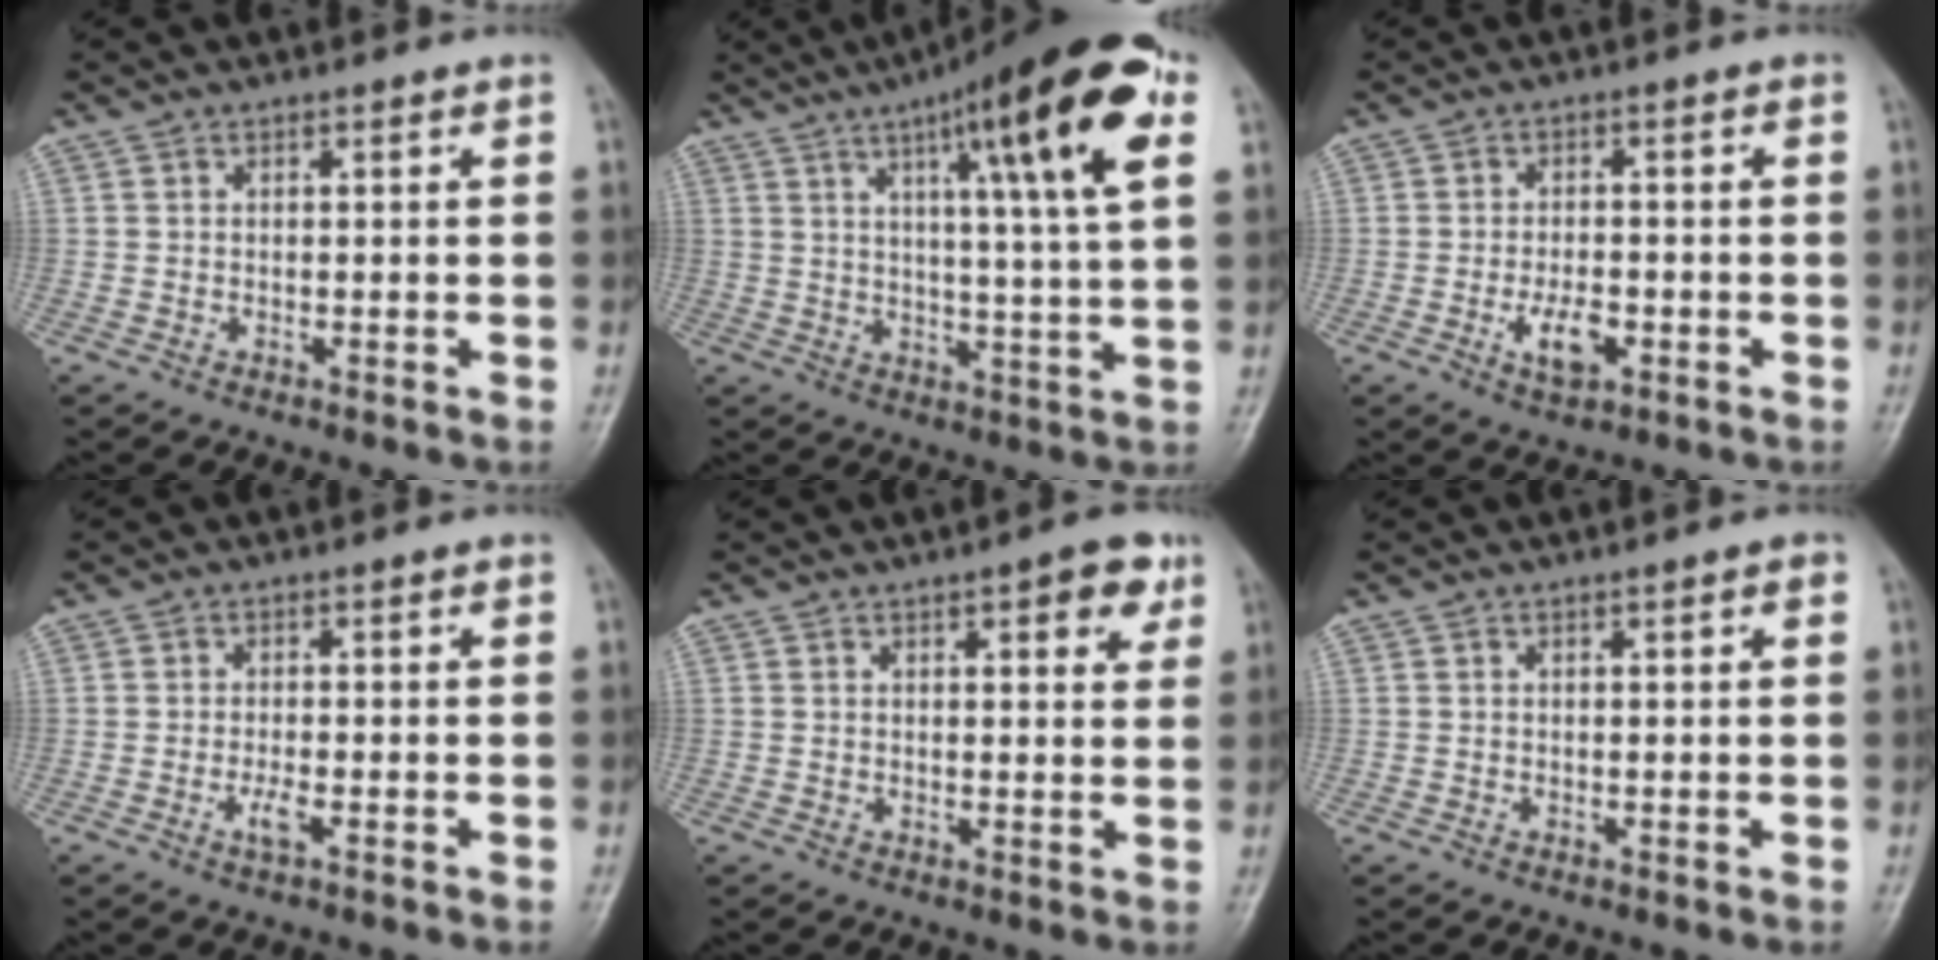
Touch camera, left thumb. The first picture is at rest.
{"total": 19.3, "force": [8.2, 2.8, 17.2], "torque": [-0.237, -0.013, 0.112]}
{"total": 5.1, "force": [-1.9, 2.5, 4.0], "torque": [-0.067, 0.006, -0.029]}
{"total": 2.4, "force": [-0.9, 0.6, 2.2], "torque": [-0.044, 0.002, -0.017]}
{"total": 5.6, "force": [2.9, 2.0, 4.3], "torque": [-0.036, -0.009, 0.031]}
{"total": 1.2, "force": [0.5, 0.3, 1.1], "torque": [-0.015, 0.001, 0.006]}